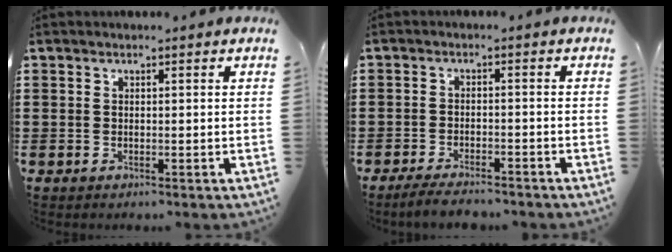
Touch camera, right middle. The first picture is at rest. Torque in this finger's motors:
{"motor_torque": [0.41, -0.13, 0.16, 0.02]}